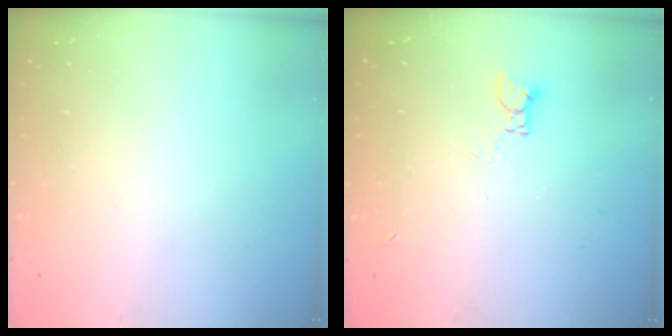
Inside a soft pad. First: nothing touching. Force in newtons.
{"total": 3.4, "press": 3.4, "slide": 0.3}